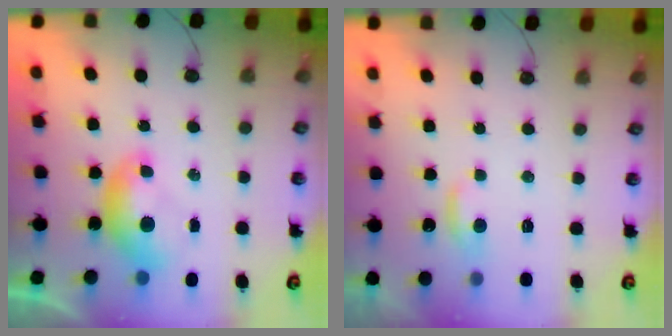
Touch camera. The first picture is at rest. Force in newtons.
{"total": 1.3, "press": 1.1, "slide": 0.6}